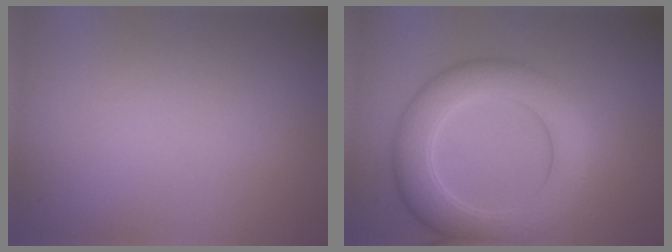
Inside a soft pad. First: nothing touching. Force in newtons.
{"total": 6.5, "press": 6.5, "slide": 0.3}